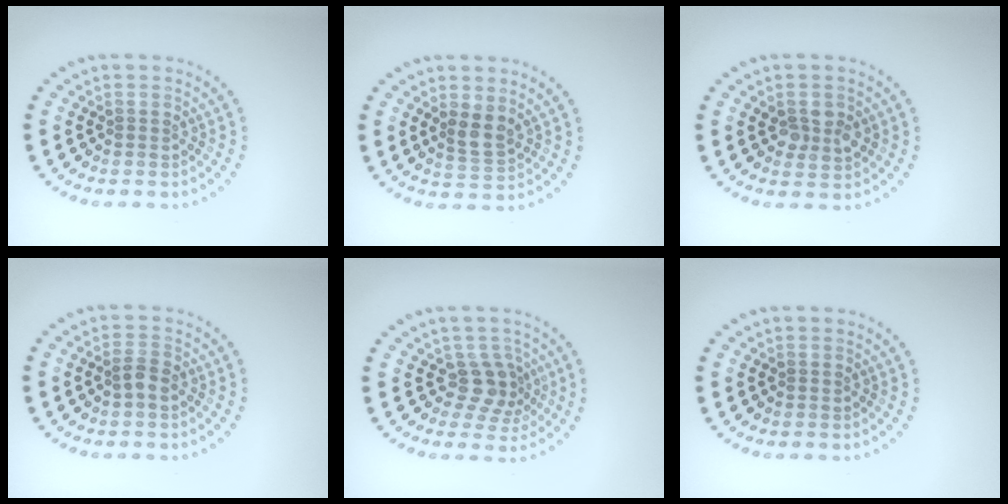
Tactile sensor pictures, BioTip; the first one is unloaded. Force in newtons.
{"total": 2.2, "press": 1.9, "slide": 1.1}
{"total": 2.6, "press": 2.5, "slide": 0.6}
{"total": 1.5, "press": 1.4, "slide": 0.5}
{"total": 2.9, "press": 2.2, "slide": 1.8}
{"total": 0.0}